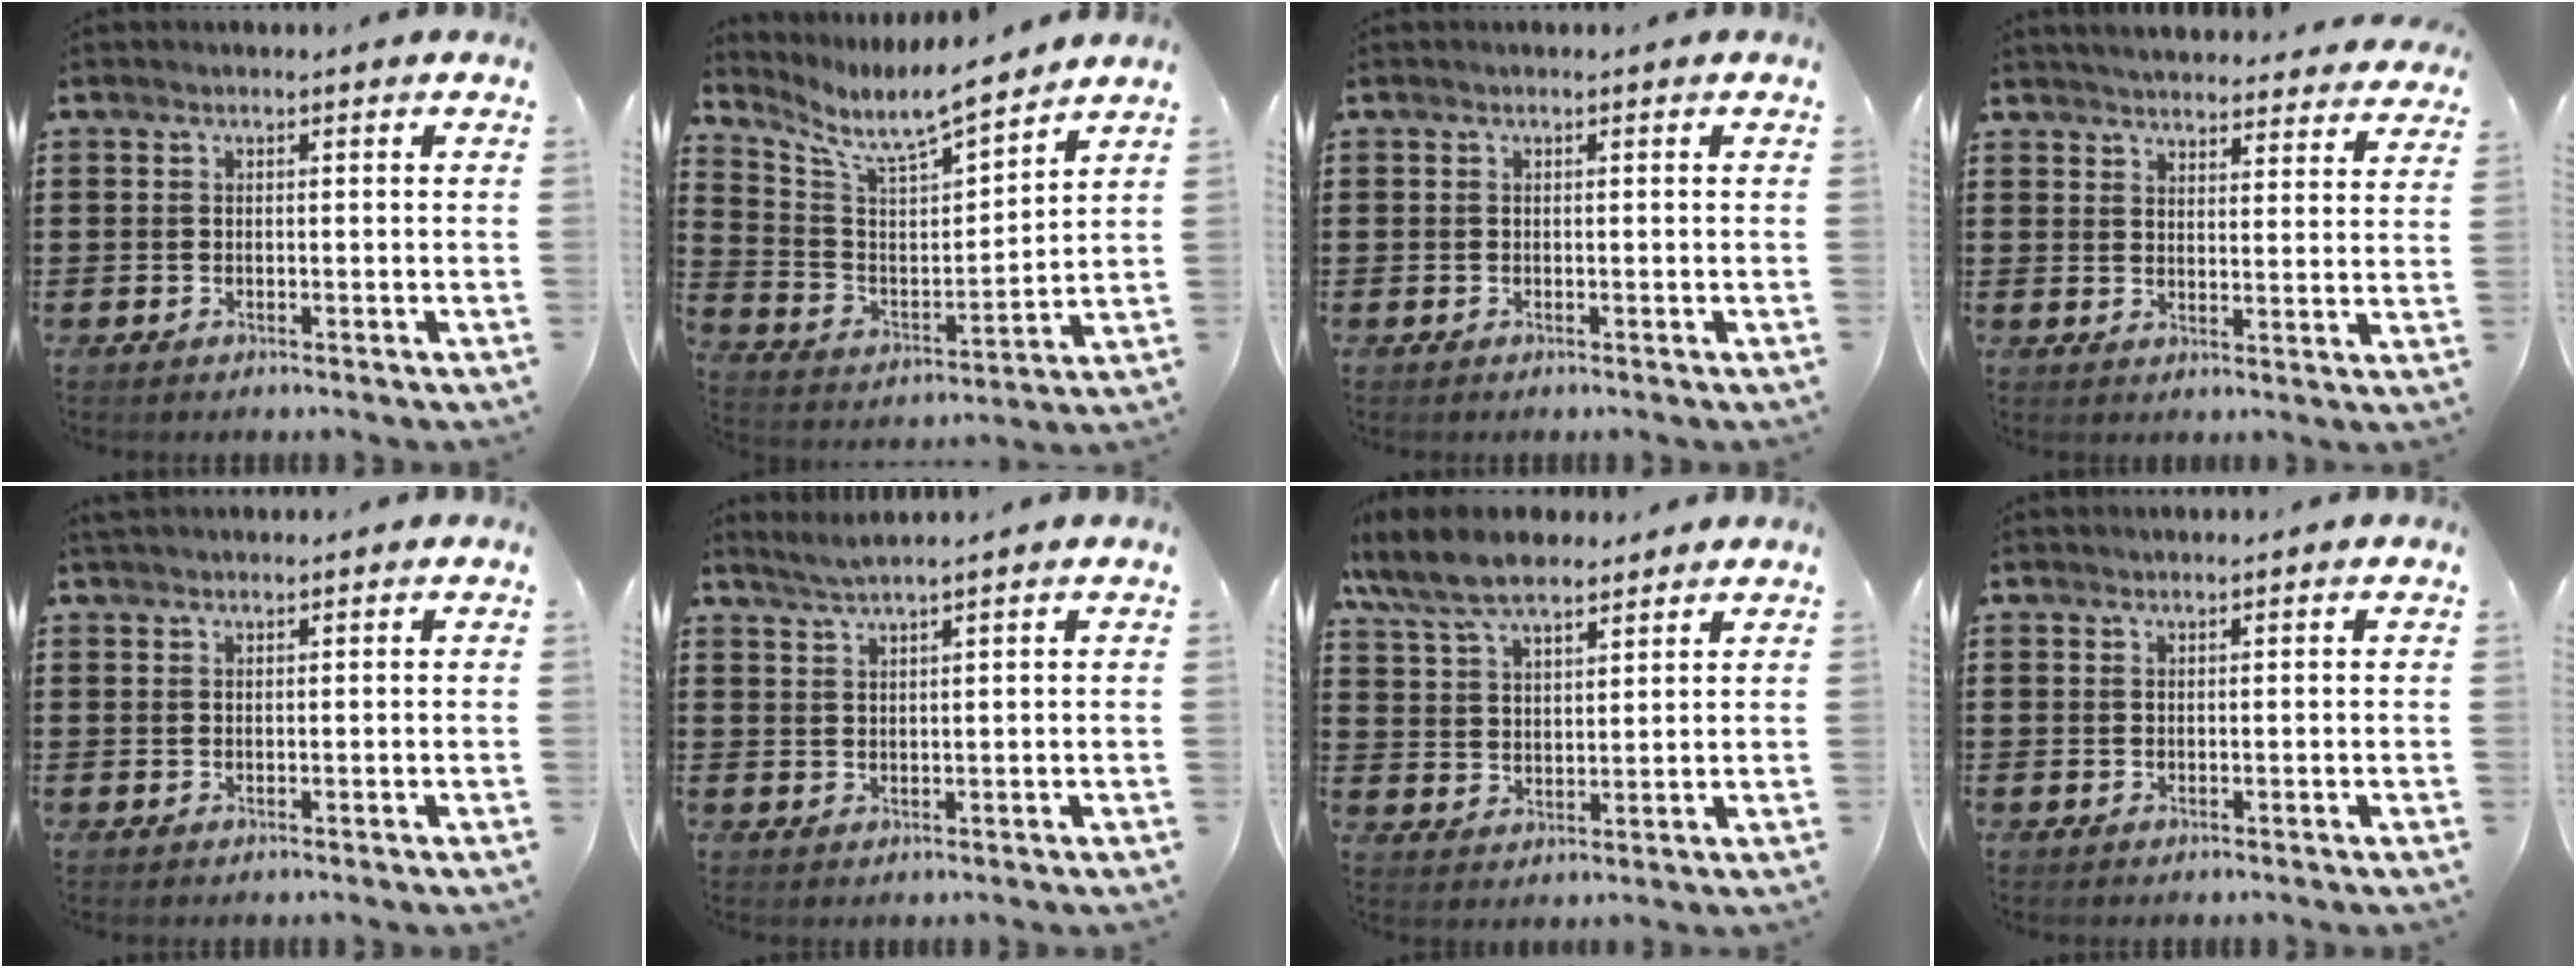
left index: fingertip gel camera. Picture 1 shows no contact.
{"total": 7.2, "force": [5.9, 0.4, 4.2], "torque": [-0.108, -0.043, 0.091]}
{"total": 0.0}
{"total": 4.1, "force": [4.1, -0.1, 0.5], "torque": [-0.019, -0.028, 0.070]}
{"total": 1.1, "force": [1.0, 0.1, 0.3], "torque": [-0.008, 0.000, 0.020]}
{"total": 2.2, "force": [1.9, -0.6, 0.8], "torque": [-0.019, -0.002, 0.037]}
{"total": 8.3, "force": [7.1, 2.5, 3.6], "torque": [-0.093, -0.014, 0.132]}
{"total": 0.6, "force": [0.6, -0.1, 0.2], "torque": [-0.005, -0.003, 0.012]}